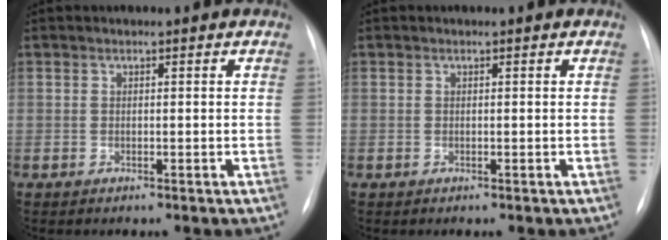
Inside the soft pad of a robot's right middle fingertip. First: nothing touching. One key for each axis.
{"total": 0.0}